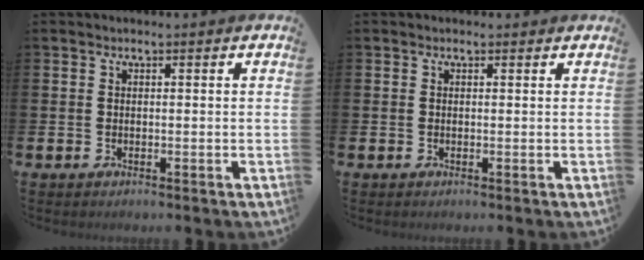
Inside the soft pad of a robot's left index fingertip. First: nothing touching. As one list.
[{"total": 0.0}]